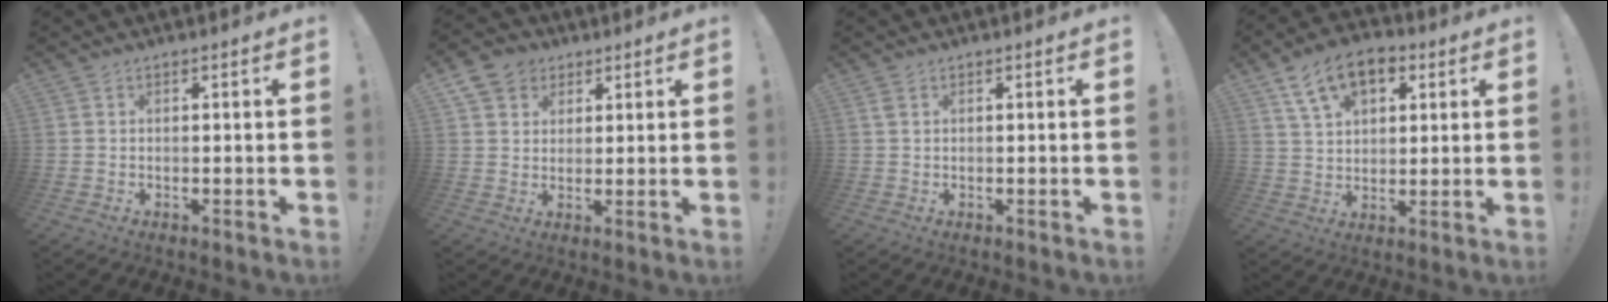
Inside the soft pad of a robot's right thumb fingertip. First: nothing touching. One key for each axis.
{"total": 7.5, "fx": 3.9, "fy": 6.1, "fz": 1.9, "tx": -0.025, "ty": -0.019, "tz": 0.078}
{"total": 1.2, "fx": 0.7, "fy": 0.5, "fz": 0.8, "tx": -0.018, "ty": 0.003, "tz": 0.012}
{"total": 12.9, "fx": 6.0, "fy": 8.3, "fz": 7.8, "tx": -0.123, "ty": -0.013, "tz": 0.116}